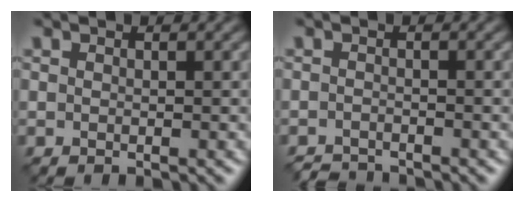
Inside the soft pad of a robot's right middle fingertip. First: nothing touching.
{"total": 2.0, "force": [-2.0, 0.2, 0.3], "torque": [-0.001, -0.003, -0.038]}